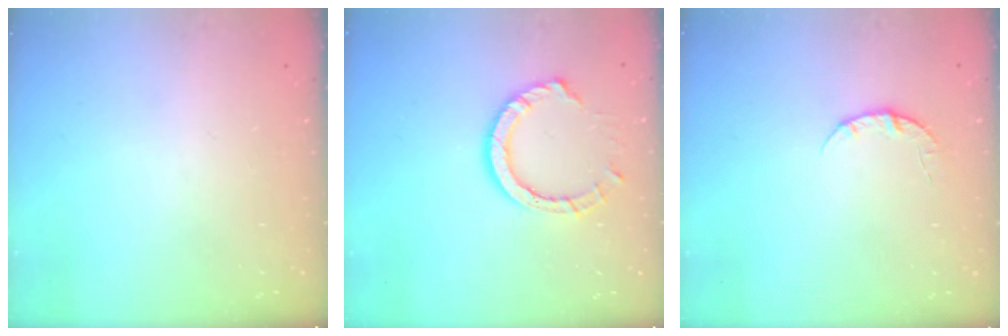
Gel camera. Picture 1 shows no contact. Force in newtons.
{"total": 9.4, "press": 9.3, "slide": 0.7}
{"total": 4.2, "press": 4.2, "slide": 0.5}